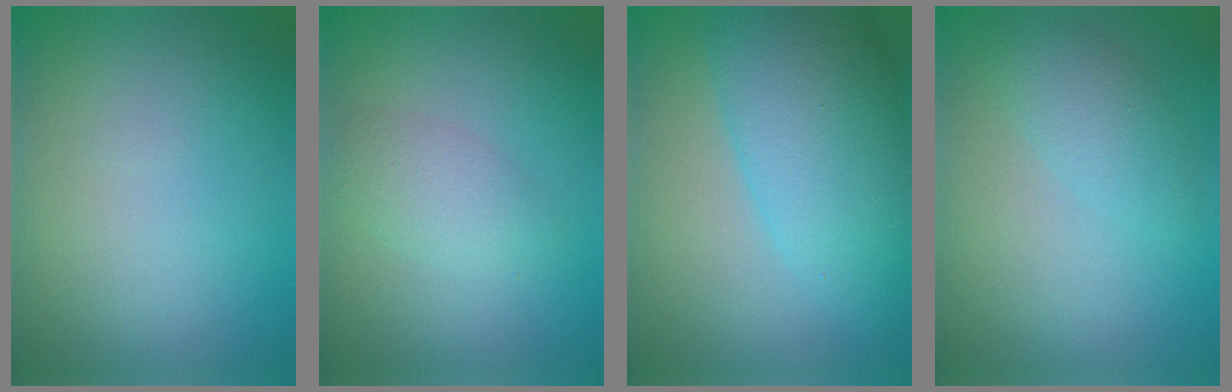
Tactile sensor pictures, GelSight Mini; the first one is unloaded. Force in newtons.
{"total": 2.6, "press": 2.6, "slide": 0.2}
{"total": 7.9, "press": 7.9, "slide": 0.2}
{"total": 2.5, "press": 2.5, "slide": 0.1}